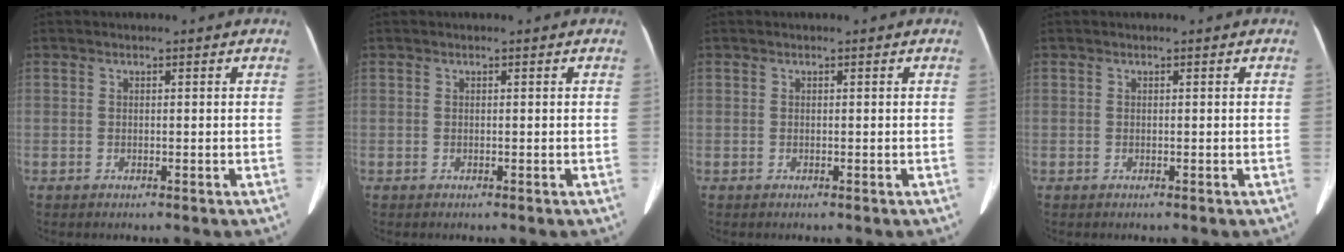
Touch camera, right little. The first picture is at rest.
{"total": 0.0}
{"total": 0.0}
{"total": 0.0}